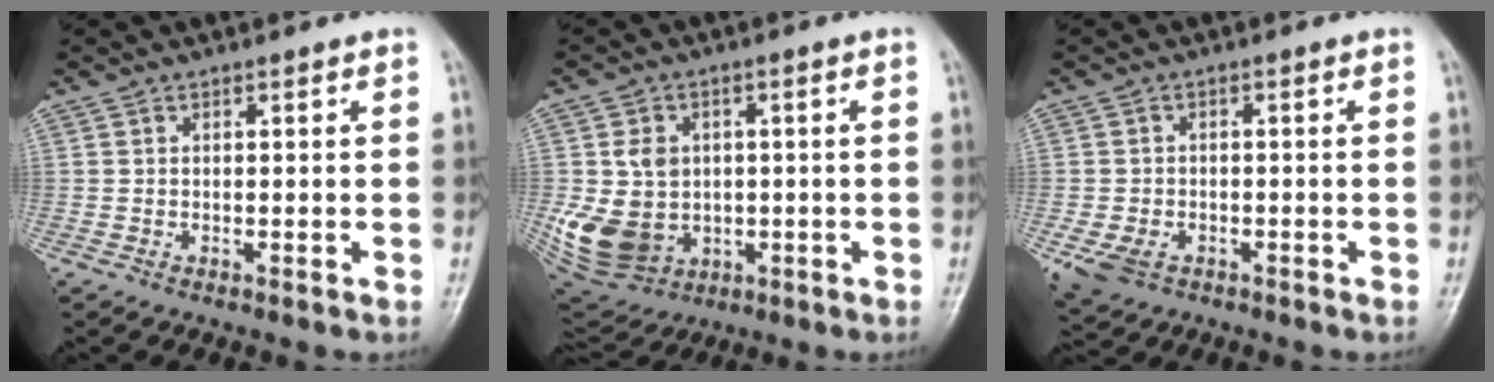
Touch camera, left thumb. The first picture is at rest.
{"total": 13.5, "force": [-0.4, 11.2, 7.5], "torque": [-0.132, -0.001, 0.020]}
{"total": 5.9, "force": [-2.5, 4.2, 3.3], "torque": [-0.071, 0.003, -0.038]}